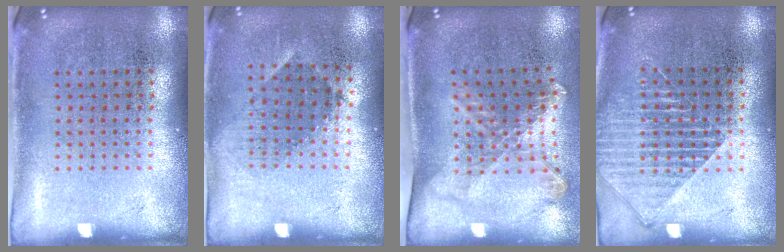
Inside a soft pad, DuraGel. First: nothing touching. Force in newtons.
{"total": 0.9, "press": 0.7, "slide": 0.5}
{"total": 1.9, "press": 1.4, "slide": 1.3}
{"total": 1.5, "press": 1.4, "slide": 0.7}